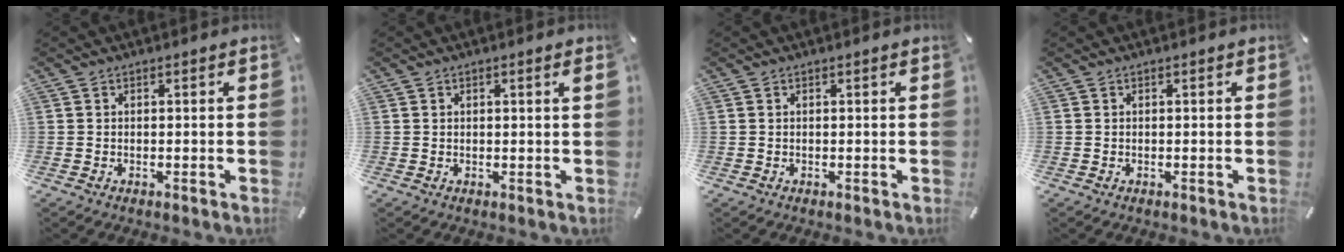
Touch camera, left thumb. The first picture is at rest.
{"total": 0.8, "force": [0.4, 0.1, 0.7], "torque": [-0.014, 0.002, 0.006]}
{"total": 0.0}
{"total": 0.0}